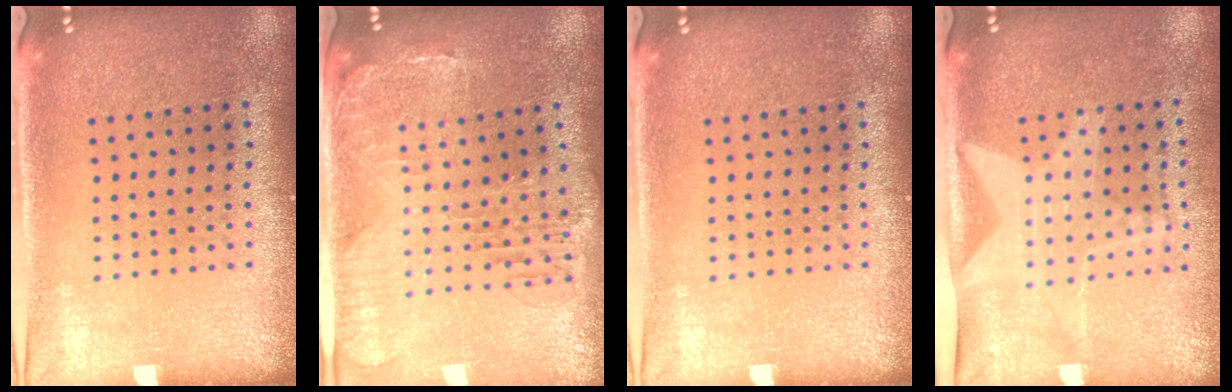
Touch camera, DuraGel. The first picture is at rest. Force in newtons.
{"total": 1.5, "press": 1.4, "slide": 0.4}
{"total": 0.0}
{"total": 1.9, "press": 1.5, "slide": 1.1}